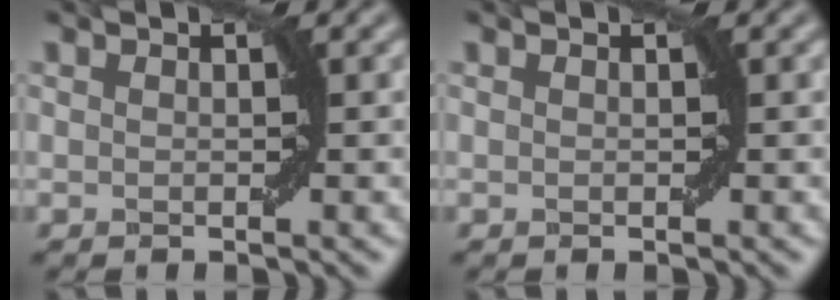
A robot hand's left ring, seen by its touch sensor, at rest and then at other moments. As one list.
[{"total": 0.0}]